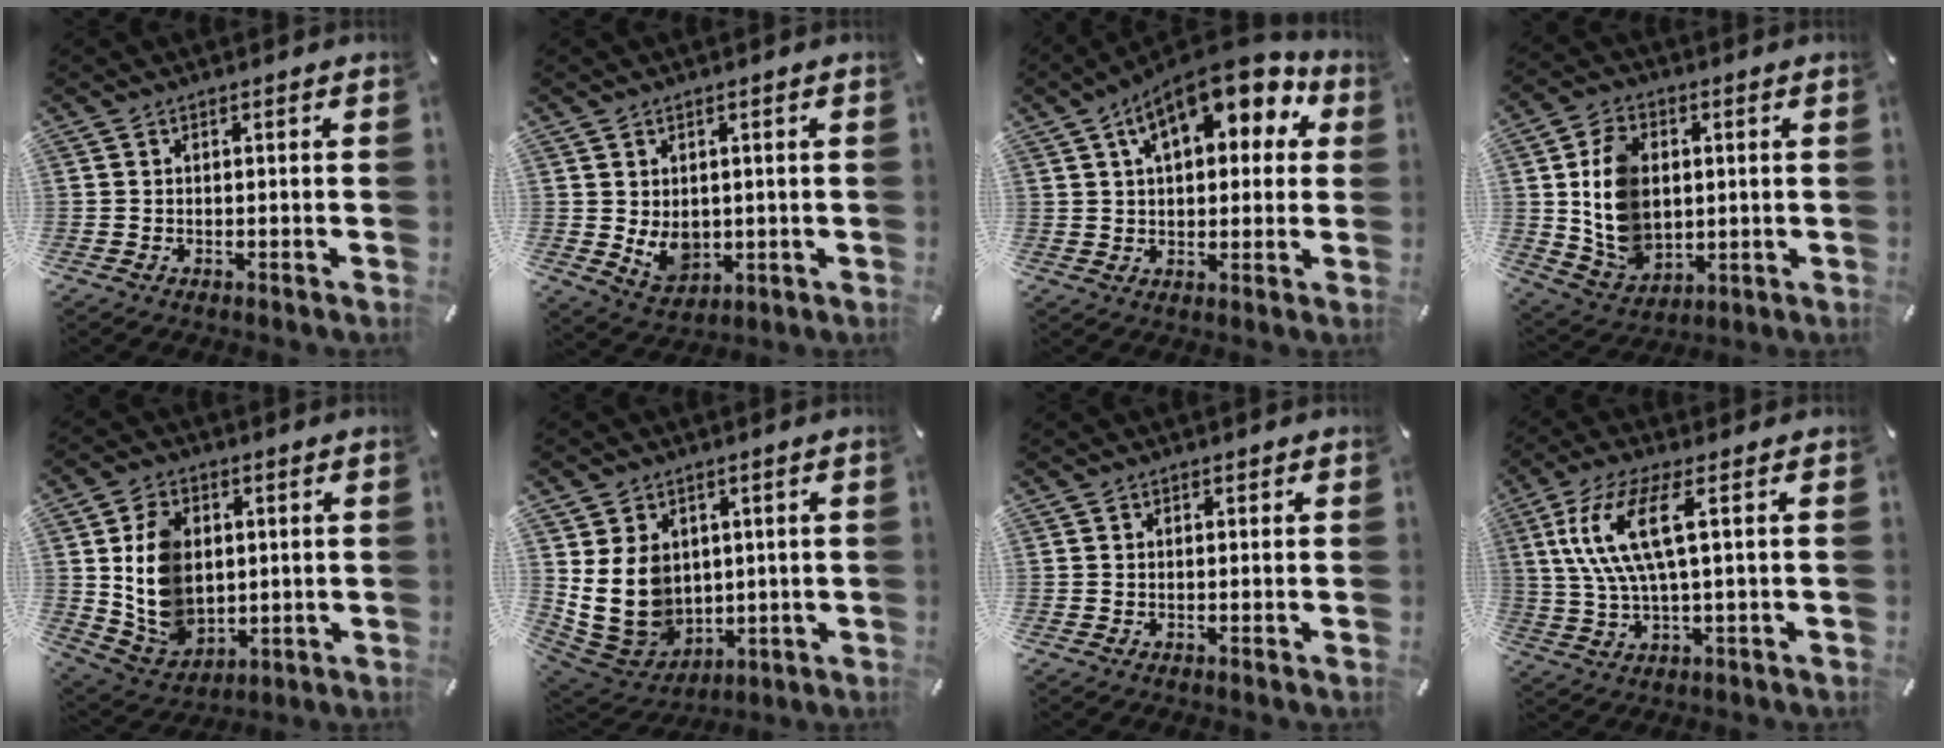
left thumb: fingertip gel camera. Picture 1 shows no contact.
{"total": 6.3, "force": [0.8, 5.5, 3.0], "torque": [-0.047, -0.008, 0.018]}
{"total": 14.2, "force": [7.3, 7.2, 9.9], "torque": [-0.142, -0.027, 0.122]}
{"total": 12.9, "force": [1.6, 10.4, 7.4], "torque": [-0.159, 0.009, 0.033]}
{"total": 12.2, "force": [2.0, 10.1, 6.4], "torque": [-0.144, 0.000, 0.041]}
{"total": 12.3, "force": [1.9, 10.9, 5.5], "torque": [-0.128, -0.024, 0.041]}
{"total": 0.6, "force": [0.4, 0.5, -0.1], "torque": [0.002, 0.004, 0.007]}
{"total": 12.1, "force": [3.4, 3.2, 11.2], "torque": [-0.247, -0.008, 0.052]}